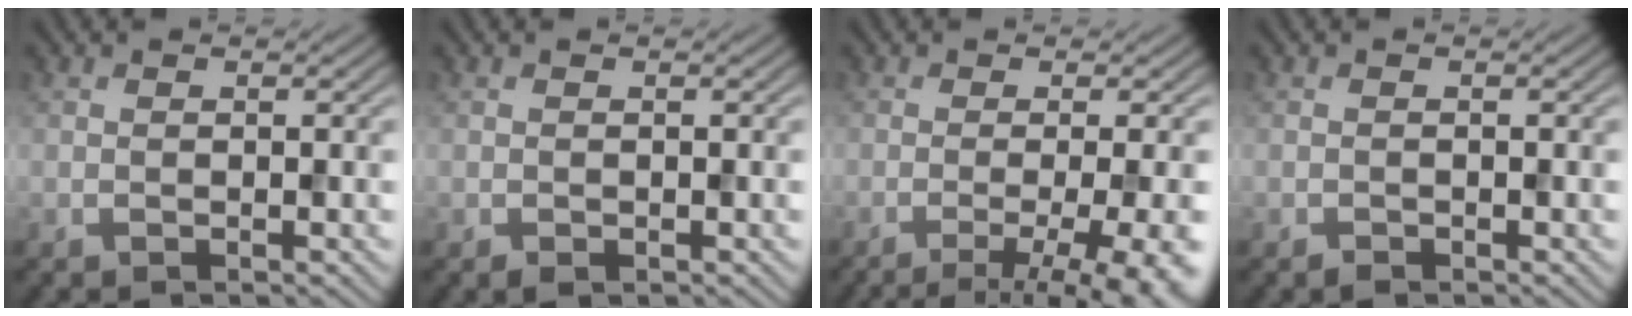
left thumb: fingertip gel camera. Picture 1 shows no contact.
{"total": 0.6, "force": [-0.3, 0.4, 0.3], "torque": [-0.004, -0.004, -0.004]}
{"total": 9.7, "force": [-3.8, 2.6, 8.6], "torque": [-0.102, -0.009, -0.044]}
{"total": 0.6, "force": [-0.5, 0.3, 0.2], "torque": [-0.002, -0.001, -0.008]}